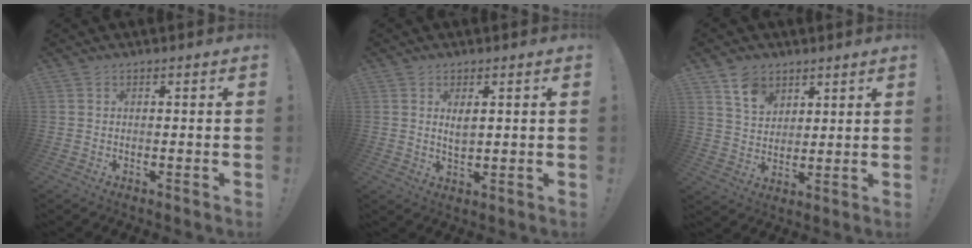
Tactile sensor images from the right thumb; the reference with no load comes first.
{"total": 3.5, "force": [1.2, 1.5, 2.9], "torque": [-0.043, -0.009, 0.017]}
{"total": 9.0, "force": [5.9, 6.1, 3.1], "torque": [-0.051, -0.033, 0.115]}